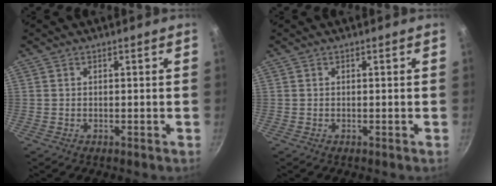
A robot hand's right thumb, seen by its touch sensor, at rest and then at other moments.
{"total": 0.0}